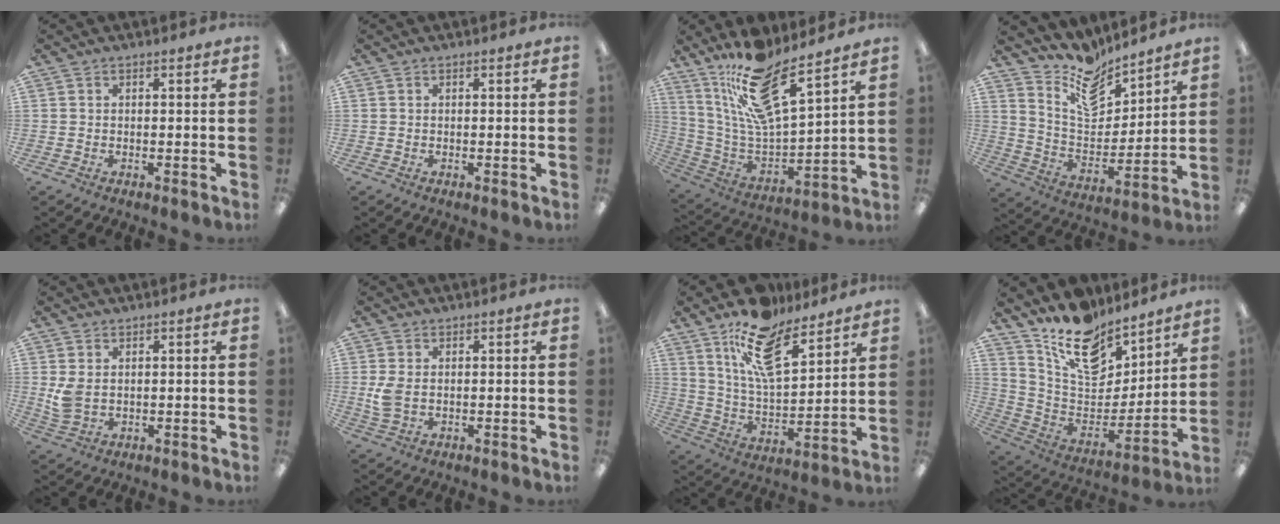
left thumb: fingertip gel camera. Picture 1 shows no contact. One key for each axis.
{"total": 0.0}
{"total": 18.6, "fx": 13.8, "fy": 4.6, "fz": 11.6, "tx": -0.220, "ty": -0.088, "tz": 0.236}
{"total": 13.2, "fx": 11.0, "fy": 5.6, "fz": 4.8, "tx": -0.098, "ty": -0.078, "tz": 0.204}
{"total": 4.7, "fx": 1.2, "fy": 3.1, "fz": 3.4, "tx": -0.071, "ty": -0.002, "tz": 0.021}
{"total": 4.5, "fx": 0.3, "fy": 2.7, "fz": 3.6, "tx": -0.080, "ty": -0.003, "tz": 0.001}
{"total": 16.3, "fx": 11.3, "fy": 6.7, "fz": 9.6, "tx": -0.167, "ty": -0.053, "tz": 0.198}
{"total": 16.6, "fx": 12.7, "fy": 8.3, "fz": 6.7, "tx": -0.127, "ty": -0.091, "tz": 0.231}